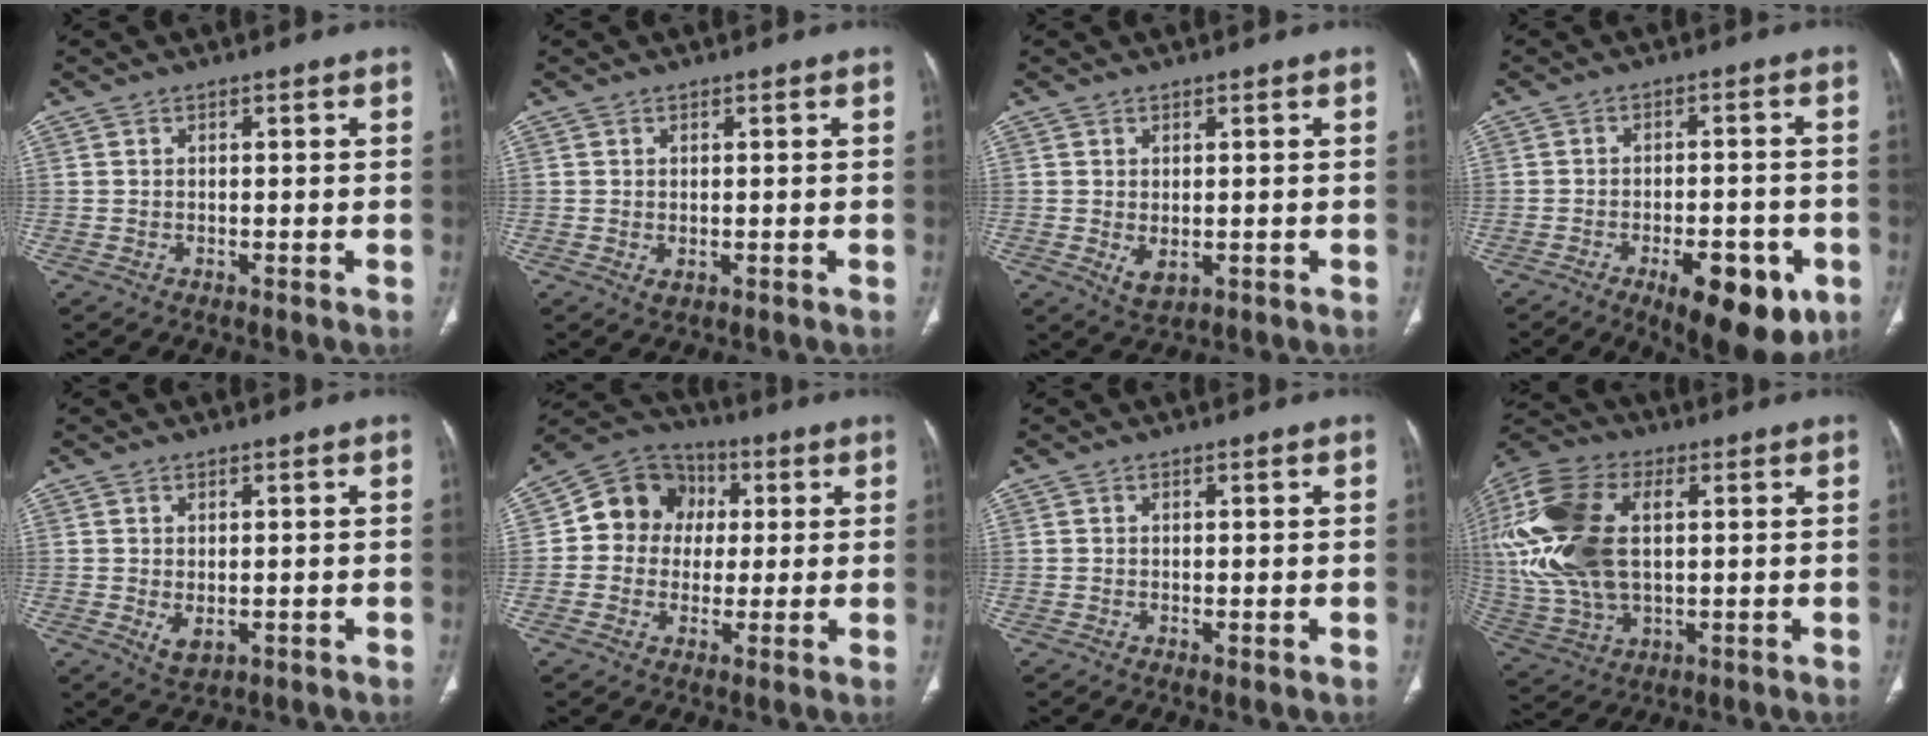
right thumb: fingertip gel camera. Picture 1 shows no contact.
{"total": 1.3, "force": [-0.2, 0.8, 1.0], "torque": [-0.018, -0.004, 0.002]}
{"total": 3.2, "force": [-0.5, 1.8, 2.6], "torque": [-0.039, -0.006, 0.006]}
{"total": 13.8, "force": [-6.2, 5.8, 10.9], "torque": [-0.127, 0.013, -0.077]}
{"total": 3.0, "force": [-0.4, 1.7, 2.5], "torque": [-0.038, -0.006, 0.006]}
{"total": 11.6, "force": [1.3, 10.4, 4.9], "torque": [-0.046, 0.018, 0.010]}
{"total": 0.6, "force": [0.0, 0.2, 0.6], "torque": [-0.015, -0.005, 0.001]}
{"total": 23.7, "force": [4.1, 13.6, 19.0], "torque": [-0.434, 0.000, 0.077]}